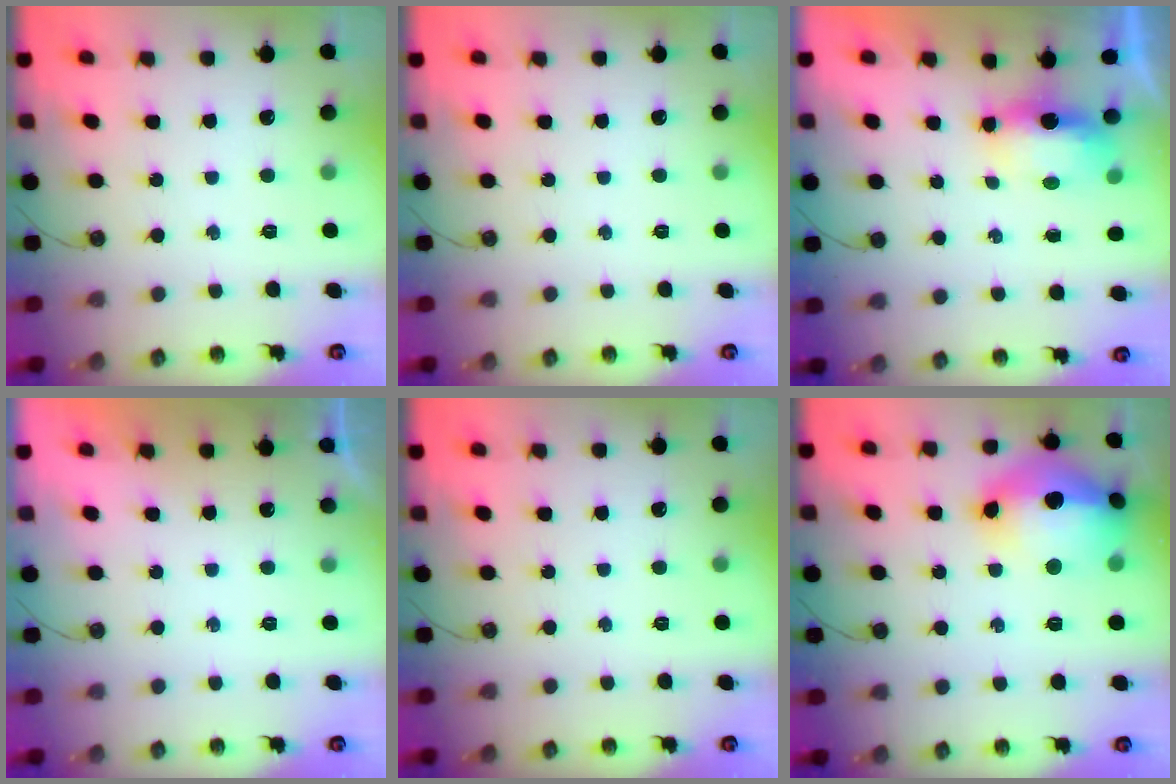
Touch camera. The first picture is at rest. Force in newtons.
{"total": 0.0}
{"total": 9.9, "press": 6.8, "slide": 7.2}
{"total": 0.0}
{"total": 0.0}
{"total": 20.3, "press": 20.2, "slide": 2.1}